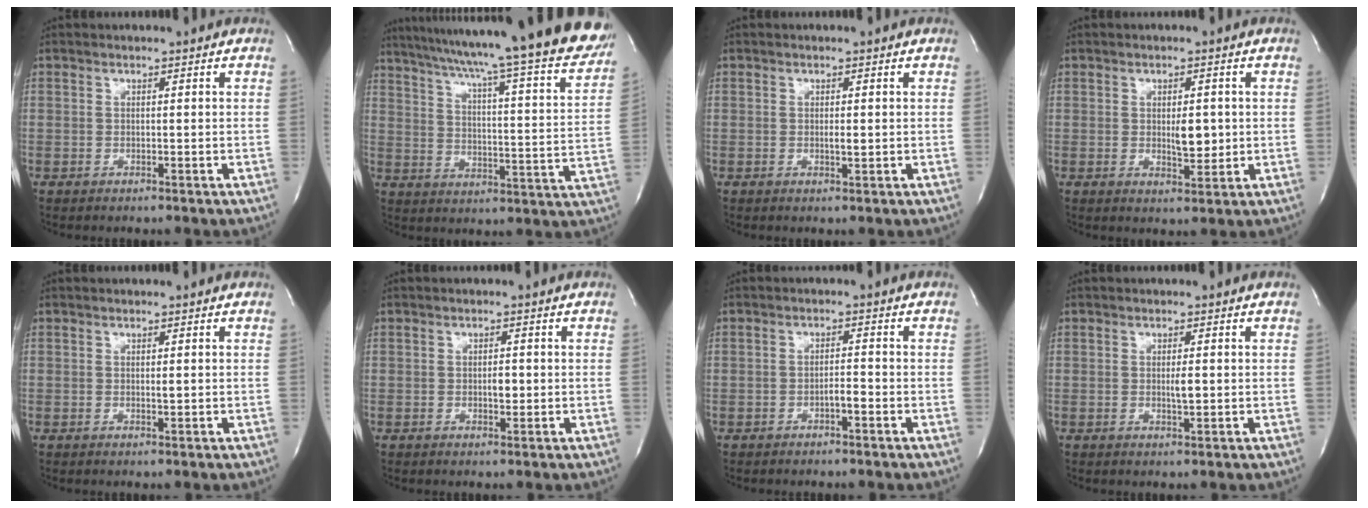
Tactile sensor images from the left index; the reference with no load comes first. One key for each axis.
{"total": 31.3, "fx": 27.4, "fy": 1.4, "fz": 15.2, "tx": -0.239, "ty": -0.072, "tz": 0.345}
{"total": 1.1, "fx": 0.0, "fy": 0.2, "fz": 1.1, "tx": -0.021, "ty": -0.002, "tz": 0.000}
{"total": 3.7, "fx": 0.2, "fy": 1.5, "fz": 3.4, "tx": -0.055, "ty": -0.005, "tz": 0.007}
{"total": 0.7, "fx": 0.1, "fy": 0.1, "fz": 0.7, "tx": -0.015, "ty": -0.003, "tz": 0.001}
{"total": 1.7, "fx": -0.1, "fy": 0.7, "fz": 1.5, "tx": -0.025, "ty": 0.000, "tz": -0.001}
{"total": 1.8, "fx": -1.0, "fy": 0.3, "fz": 1.5, "tx": -0.024, "ty": 0.002, "tz": -0.017}
{"total": 1.7, "fx": 0.0, "fy": 0.2, "fz": 1.7, "tx": -0.032, "ty": -0.002, "tz": 0.001}